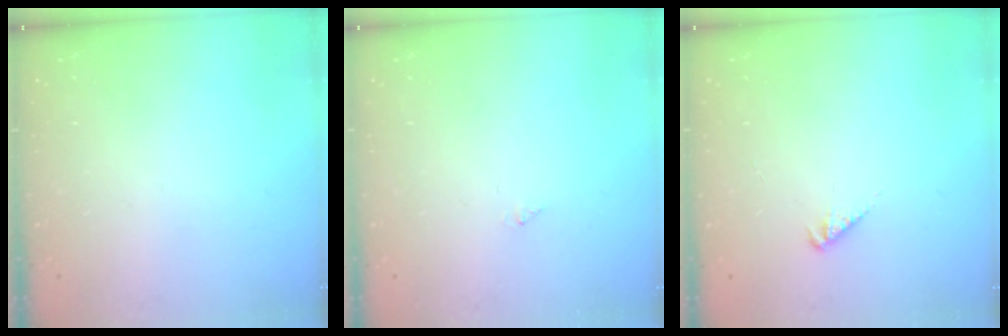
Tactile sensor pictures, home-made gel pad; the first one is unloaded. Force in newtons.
{"total": 0.0}
{"total": 2.5, "press": 2.4, "slide": 0.6}